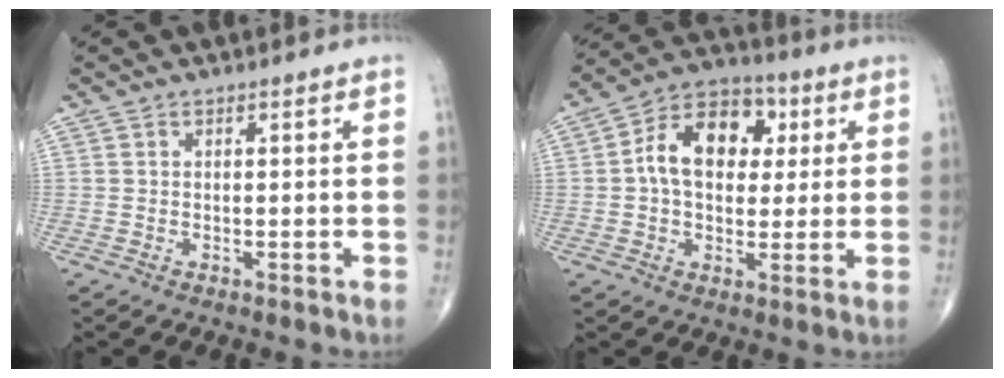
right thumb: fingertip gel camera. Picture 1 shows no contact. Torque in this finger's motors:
{"motor_torque": [0.77, 0.70, 1.07, 0.05, 0.08]}